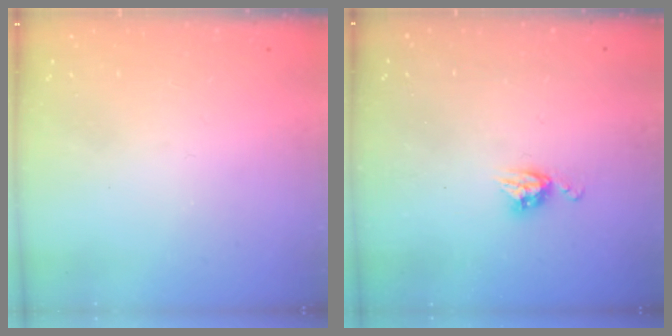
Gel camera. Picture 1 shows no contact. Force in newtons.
{"total": 5.2, "press": 5.1, "slide": 0.1}